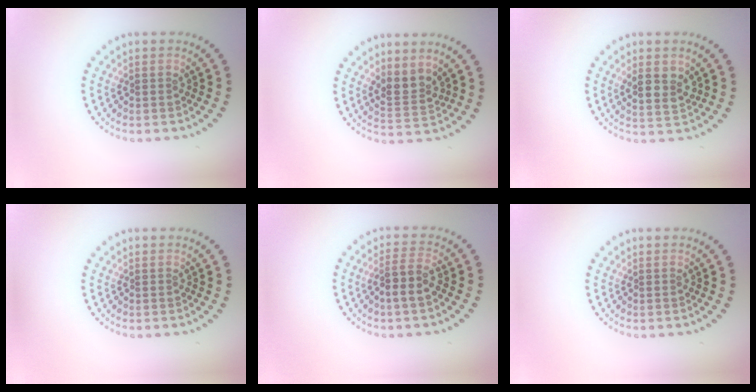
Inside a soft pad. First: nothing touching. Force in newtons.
{"total": 2.6, "press": 2.0, "slide": 1.7}
{"total": 2.8, "press": 2.6, "slide": 1.1}
{"total": 0.0}
{"total": 2.6, "press": 2.2, "slide": 1.4}
{"total": 0.0}